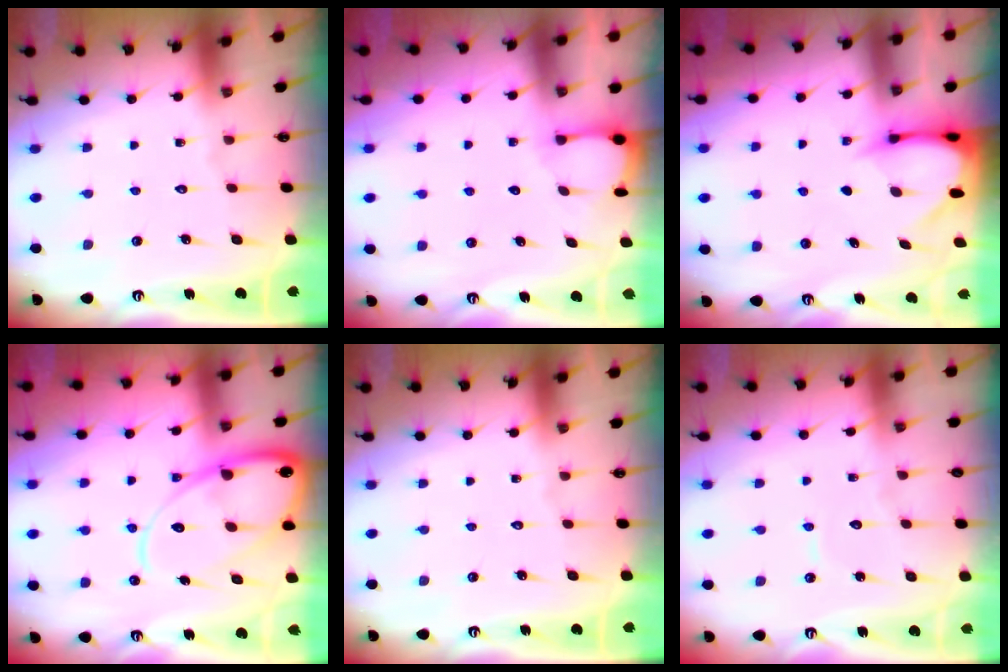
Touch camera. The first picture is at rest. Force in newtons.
{"total": 2.0, "press": 2.0, "slide": 0.3}
{"total": 3.3, "press": 3.3, "slide": 0.2}
{"total": 15.2, "press": 15.2, "slide": 1.5}
{"total": 0.0}
{"total": 4.2, "press": 4.2, "slide": 0.4}